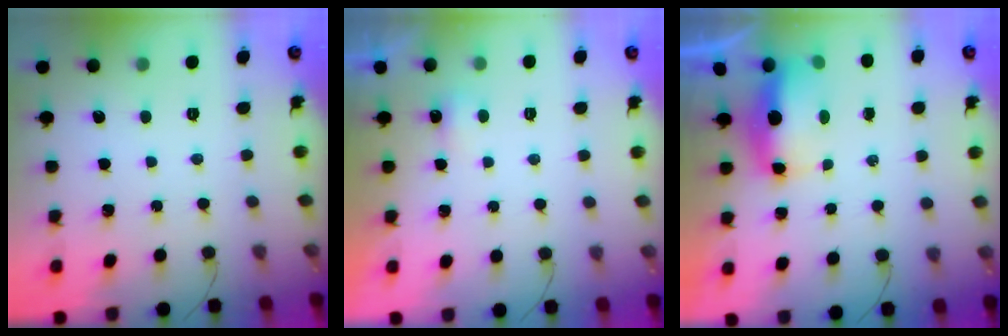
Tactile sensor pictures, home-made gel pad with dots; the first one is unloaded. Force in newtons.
{"total": 2.4, "press": 2.3, "slide": 0.5}
{"total": 6.0, "press": 5.9, "slide": 1.0}